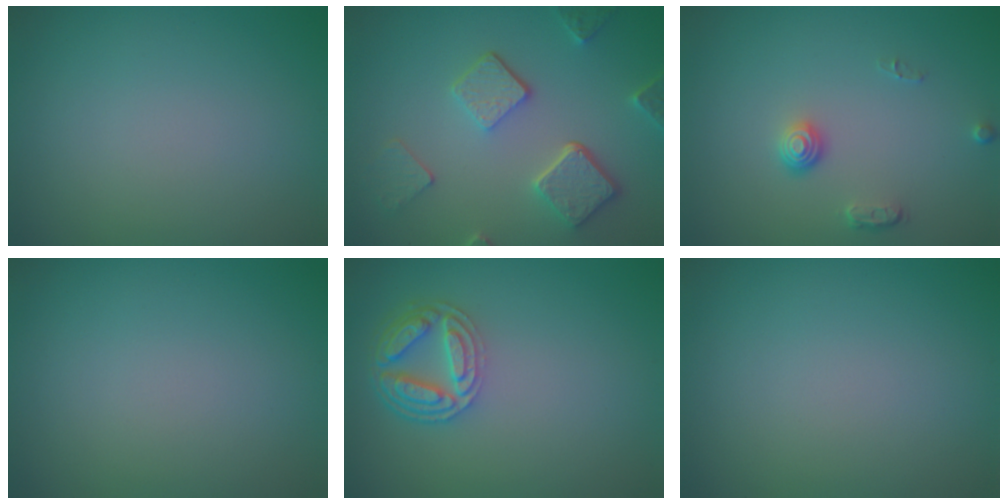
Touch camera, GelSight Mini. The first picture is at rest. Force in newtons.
{"total": 5.0, "press": 3.9, "slide": 3.2}
{"total": 1.4, "press": 1.0, "slide": 1.0}
{"total": 0.0}
{"total": 4.3, "press": 3.5, "slide": 2.5}
{"total": 0.0}